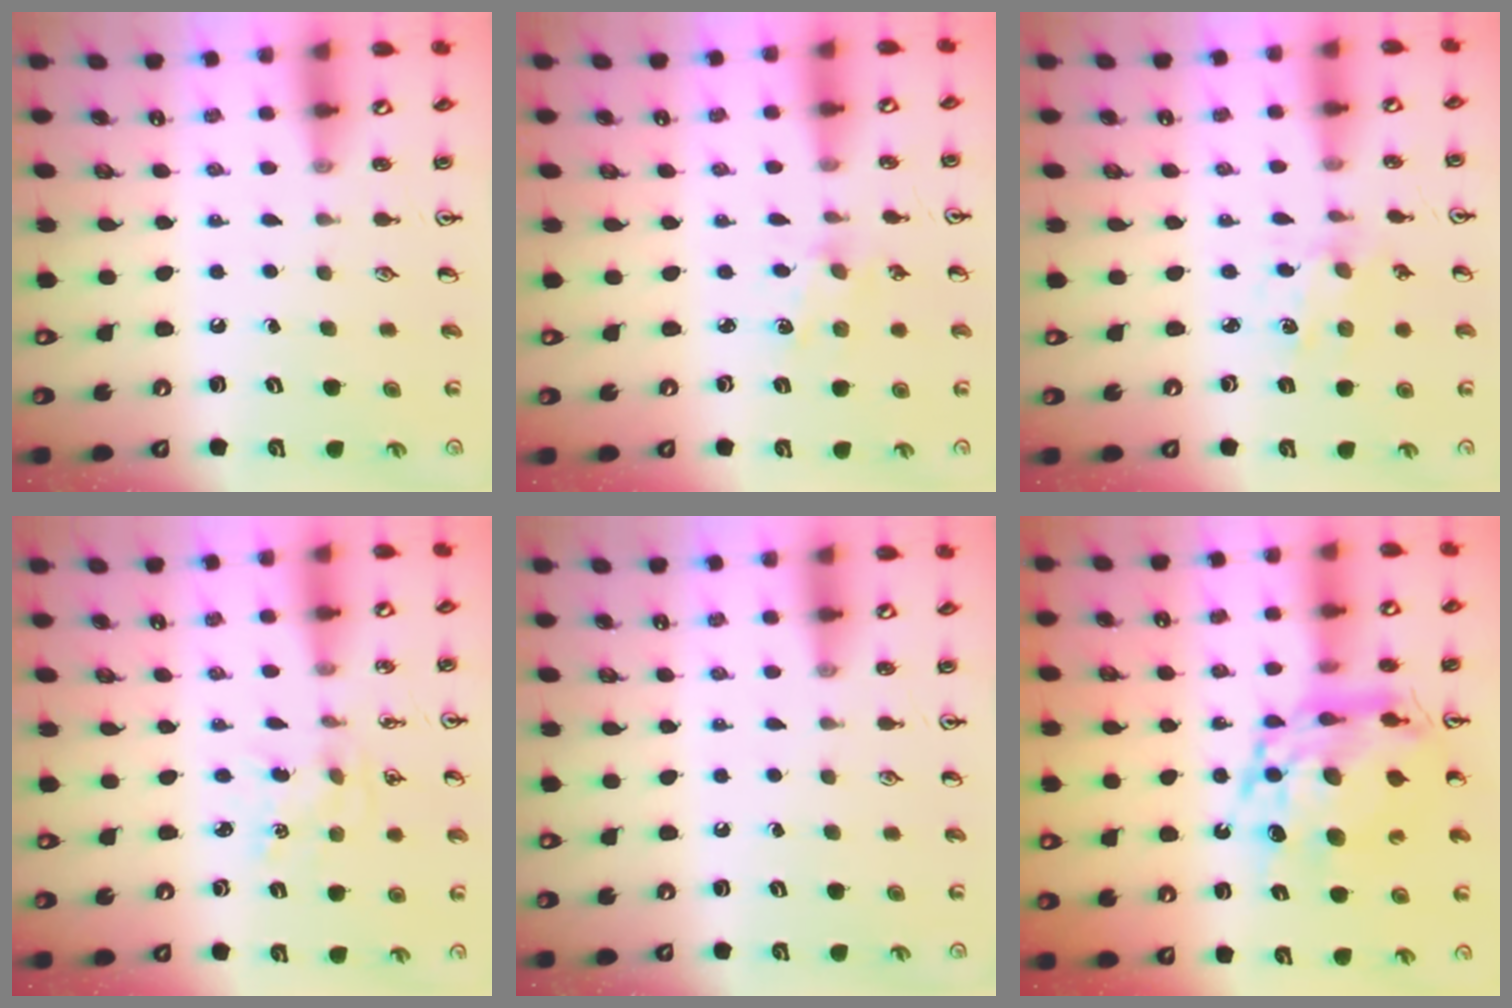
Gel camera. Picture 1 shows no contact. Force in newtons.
{"total": 2.1, "press": 2.0, "slide": 0.3}
{"total": 1.4, "press": 1.4, "slide": 0.3}
{"total": 0.6, "press": 0.6, "slide": 0.1}
{"total": 0.0}
{"total": 16.2, "press": 16.1, "slide": 1.4}